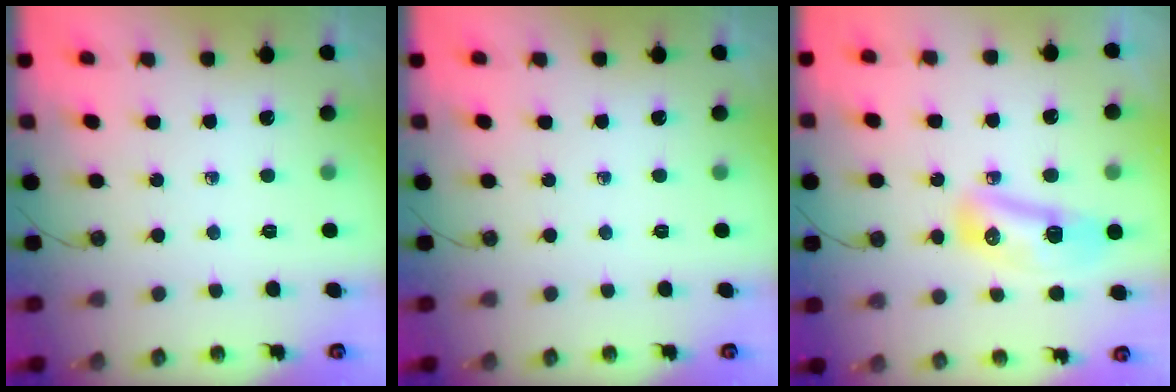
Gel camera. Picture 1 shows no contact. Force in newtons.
{"total": 0.0}
{"total": 12.4, "press": 11.5, "slide": 4.7}